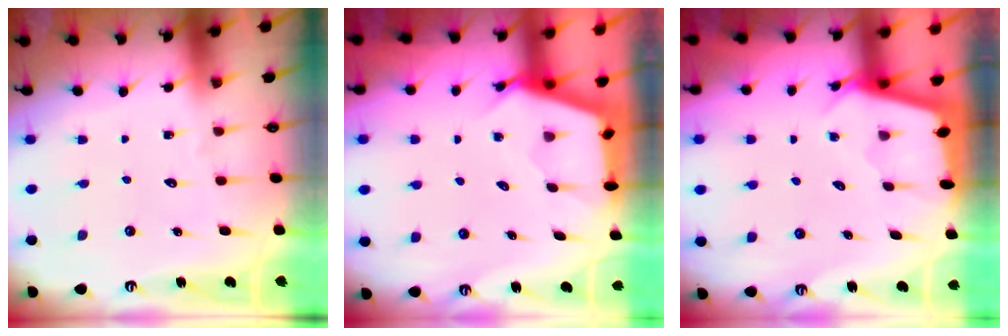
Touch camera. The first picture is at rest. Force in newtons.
{"total": 2.6, "press": 2.6, "slide": 0.3}
{"total": 2.4, "press": 2.4, "slide": 0.3}